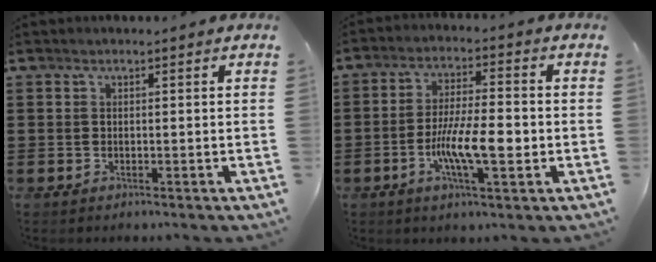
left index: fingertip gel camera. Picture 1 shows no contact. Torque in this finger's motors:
{"motor_torque": [1.55, 0.59, 0.45, 0.12]}